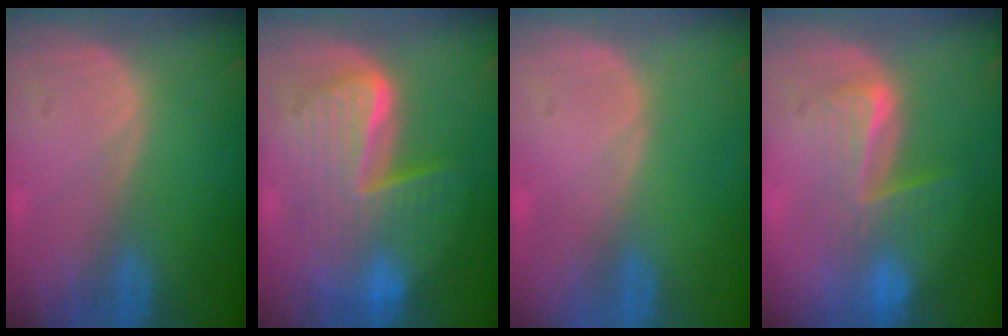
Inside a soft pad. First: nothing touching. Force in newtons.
{"total": 10.4, "press": 10.4, "slide": 1.0}
{"total": 0.0}
{"total": 6.7, "press": 6.5, "slide": 1.4}